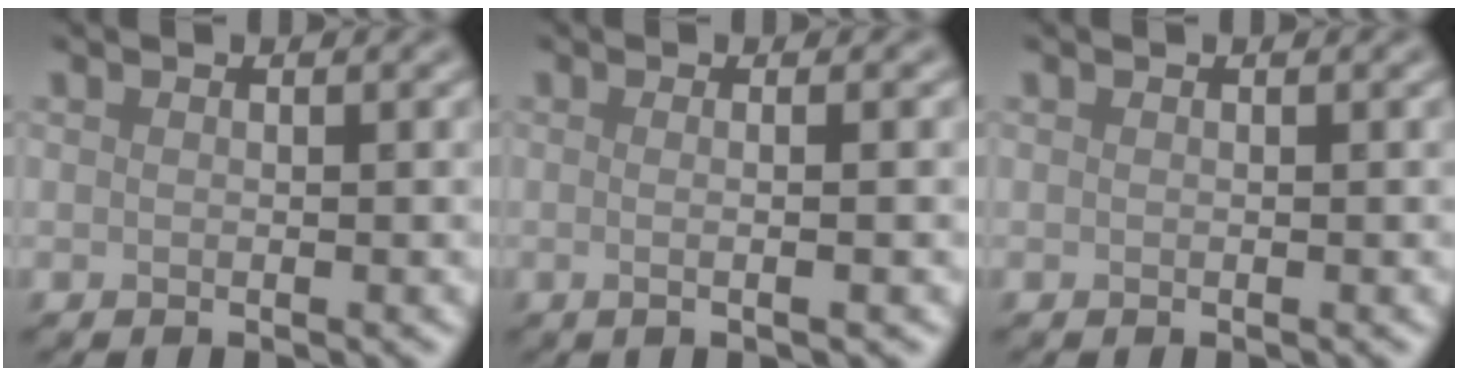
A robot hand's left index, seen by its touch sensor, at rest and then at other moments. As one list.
[{"total": 3.6, "force": [0.3, 1.4, 3.3], "torque": [-0.025, 0.005, -0.027]}, {"total": 0.0}]